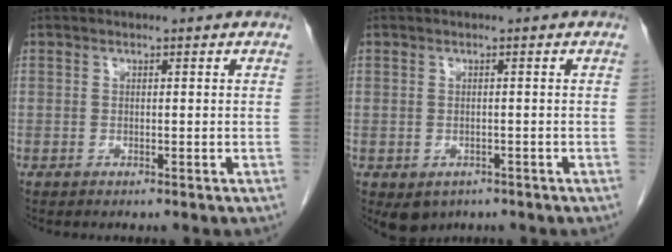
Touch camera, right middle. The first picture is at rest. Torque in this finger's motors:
{"motor_torque": [0.01, 0.00, 0.00, 0.00]}